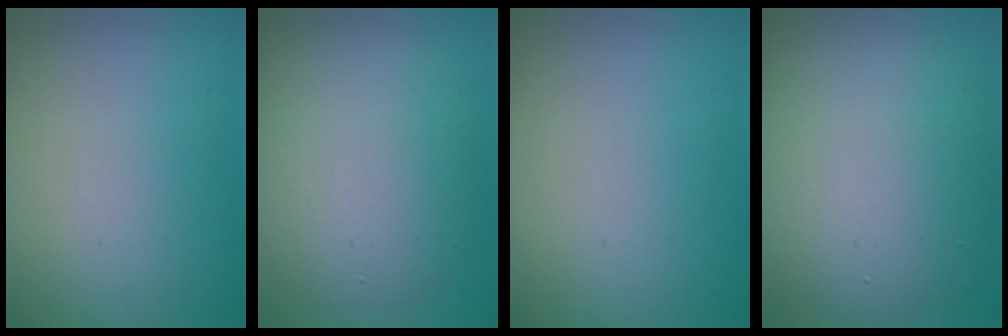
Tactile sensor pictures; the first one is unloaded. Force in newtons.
{"total": 7.5, "press": 7.5, "slide": 0.3}
{"total": 0.0}
{"total": 11.3, "press": 11.3, "slide": 0.8}